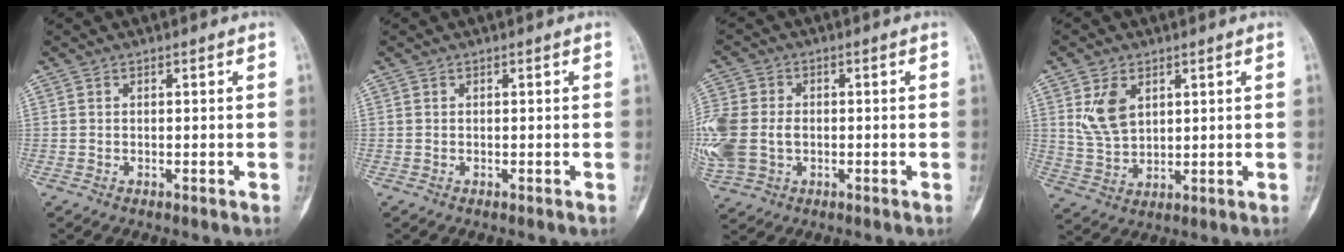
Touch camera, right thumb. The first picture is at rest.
{"total": 0.0}
{"total": 15.6, "force": [-1.4, 12.1, 9.7], "torque": [-0.273, 0.007, -0.015]}
{"total": 7.4, "force": [2.8, 4.7, 4.9], "torque": [-0.077, -0.013, 0.064]}